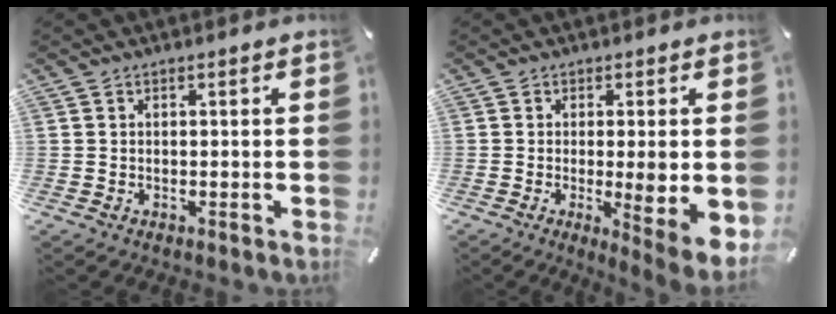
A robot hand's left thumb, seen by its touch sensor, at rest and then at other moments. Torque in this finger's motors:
{"motor_torque": [1.46, 2.75, 0.90, 0.10, 0.16]}